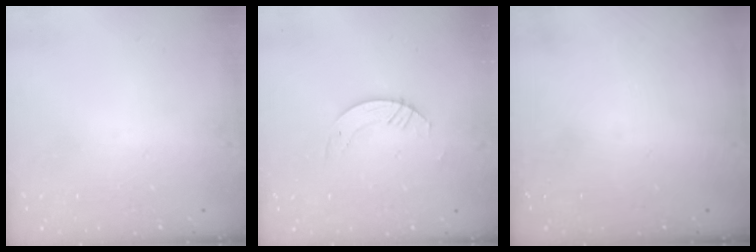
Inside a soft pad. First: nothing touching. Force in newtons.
{"total": 2.8, "press": 2.8, "slide": 0.2}
{"total": 0.0}